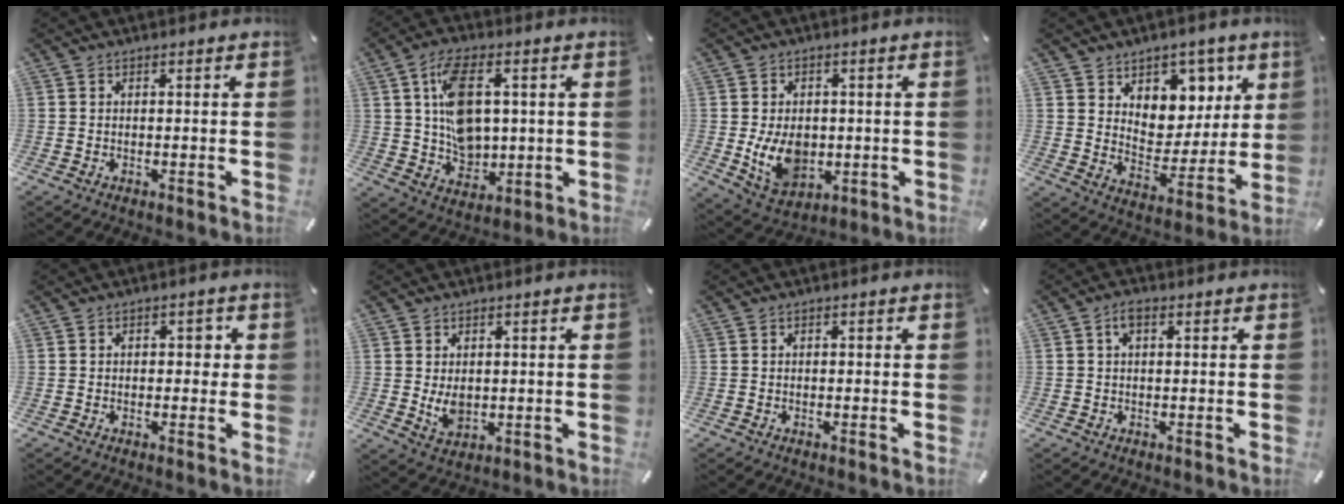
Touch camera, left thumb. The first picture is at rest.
{"total": 11.7, "force": [2.5, 8.0, 8.2], "torque": [-0.140, 0.004, 0.045]}
{"total": 10.3, "force": [-0.9, 7.8, 6.6], "torque": [-0.130, 0.002, -0.015]}
{"total": 9.9, "force": [4.9, 8.5, 1.7], "torque": [-0.004, -0.064, 0.093]}
{"total": 2.6, "force": [0.1, 1.8, 1.9], "torque": [-0.015, 0.002, -0.009]}
{"total": 5.0, "force": [0.2, 3.7, 3.4], "torque": [-0.075, -0.007, 0.002]}
{"total": 0.6, "force": [-0.1, 0.4, 0.4], "torque": [-0.008, 0.001, -0.003]}
{"total": 2.5, "force": [0.7, 1.2, 2.1], "torque": [-0.044, 0.006, 0.011]}